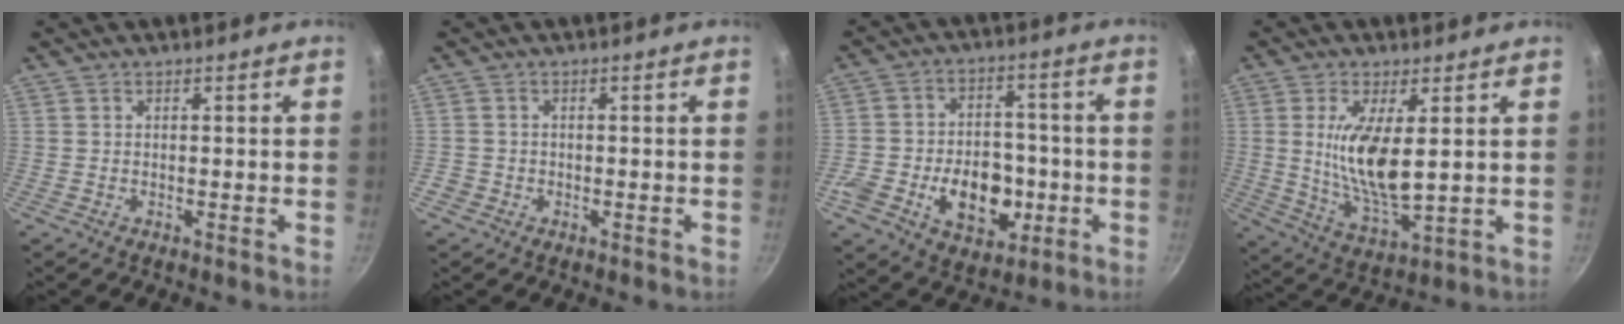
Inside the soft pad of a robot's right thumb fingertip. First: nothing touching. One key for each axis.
{"total": 1.7, "fx": -0.8, "fy": 1.4, "fz": 0.3, "tx": -0.005, "ty": 0.004, "tz": -0.014}
{"total": 15.7, "fx": -4.5, "fy": 10.9, "fz": 10.4, "tx": -0.136, "ty": 0.033, "tz": -0.063}
{"total": 12.5, "fx": 2.1, "fy": 4.5, "fz": 11.5, "tx": -0.216, "ty": -0.024, "tz": 0.050}